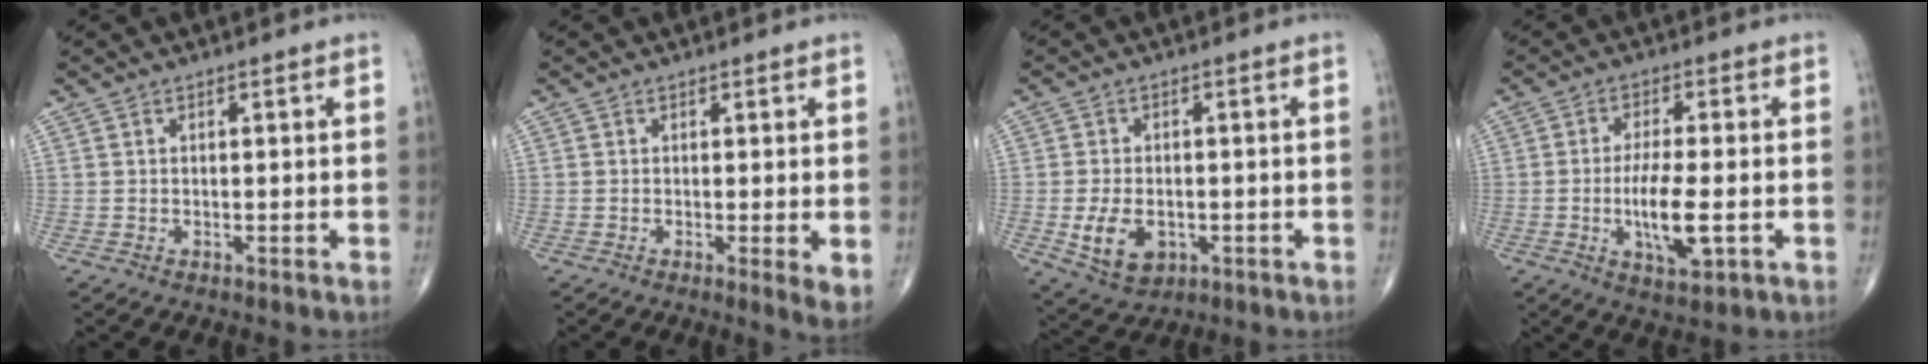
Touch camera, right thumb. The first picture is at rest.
{"total": 3.3, "force": [-0.3, 0.6, 3.2], "torque": [-0.051, -0.012, -0.010]}
{"total": 8.1, "force": [-2.0, 5.3, 5.7], "torque": [-0.091, 0.000, -0.024]}
{"total": 8.8, "force": [-1.9, 2.6, 8.2], "torque": [-0.151, -0.004, -0.031]}